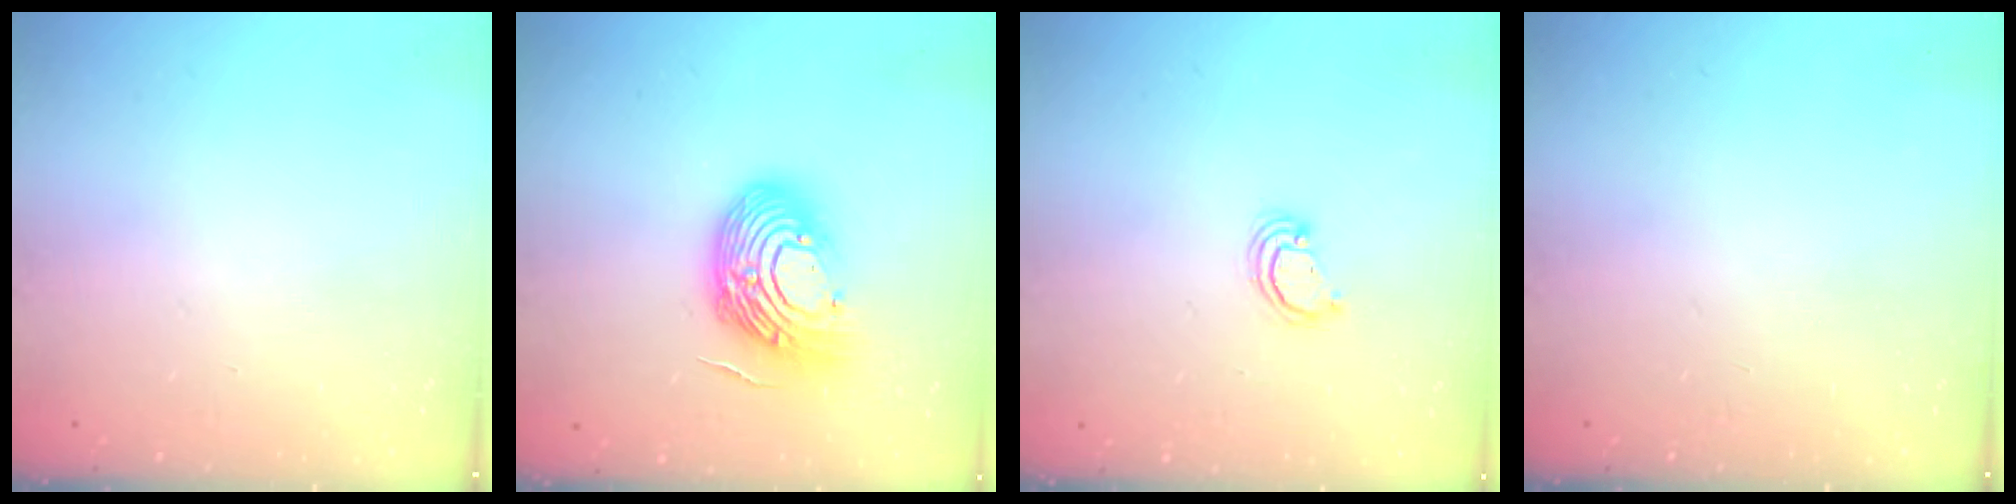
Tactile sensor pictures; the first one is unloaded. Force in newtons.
{"total": 15.1, "press": 15.0, "slide": 1.9}
{"total": 2.0, "press": 2.0, "slide": 0.2}
{"total": 0.0}